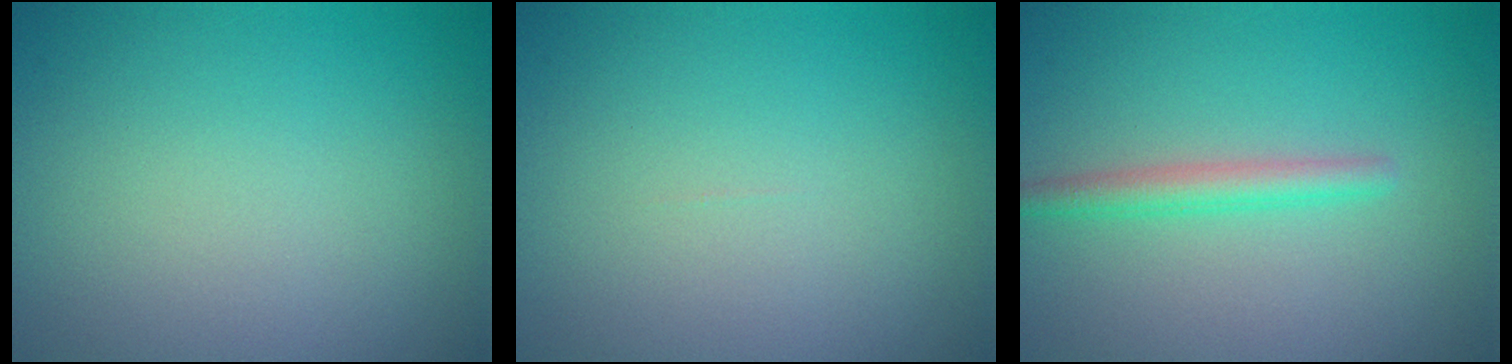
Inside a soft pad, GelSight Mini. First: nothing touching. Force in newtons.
{"total": 0.0}
{"total": 2.1, "press": 2.1, "slide": 0.2}